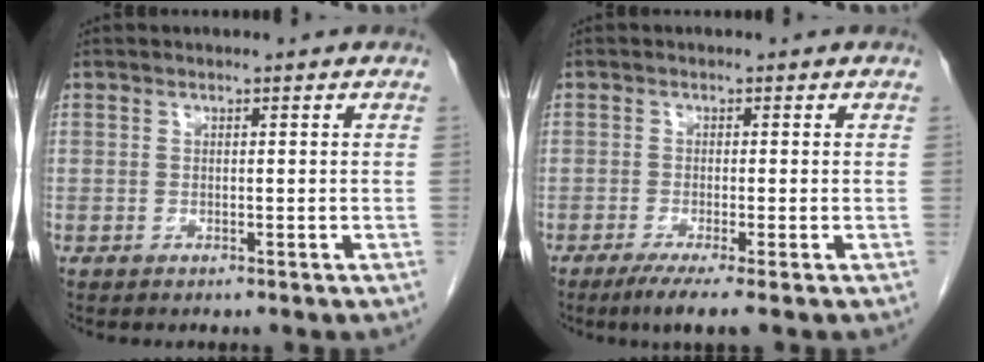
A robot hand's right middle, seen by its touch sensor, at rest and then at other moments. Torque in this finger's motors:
{"motor_torque": [0.47, -0.33, 0.10, 0.01]}